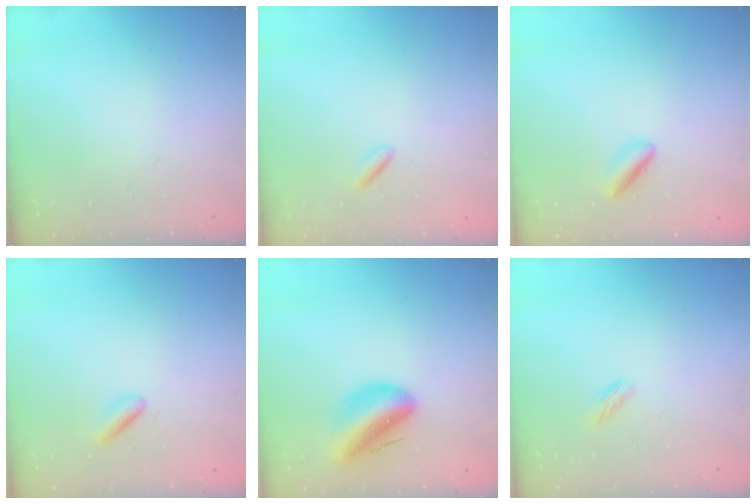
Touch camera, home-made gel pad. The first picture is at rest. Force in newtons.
{"total": 0.6, "press": 0.2, "slide": 0.6}
{"total": 2.1, "press": 2.0, "slide": 0.5}
{"total": 2.9, "press": 2.8, "slide": 0.9}
{"total": 12.6, "press": 12.0, "slide": 3.7}
{"total": 2.2, "press": 2.1, "slide": 0.7}